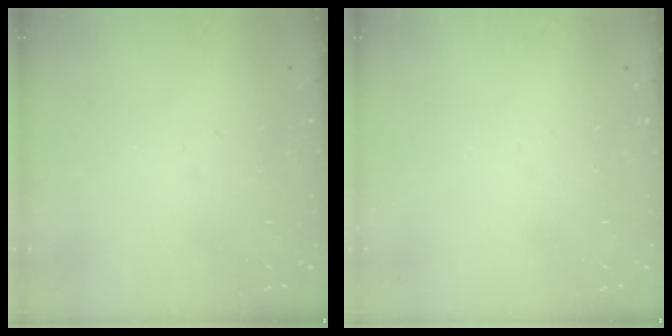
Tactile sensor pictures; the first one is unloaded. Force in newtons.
{"total": 0.0}